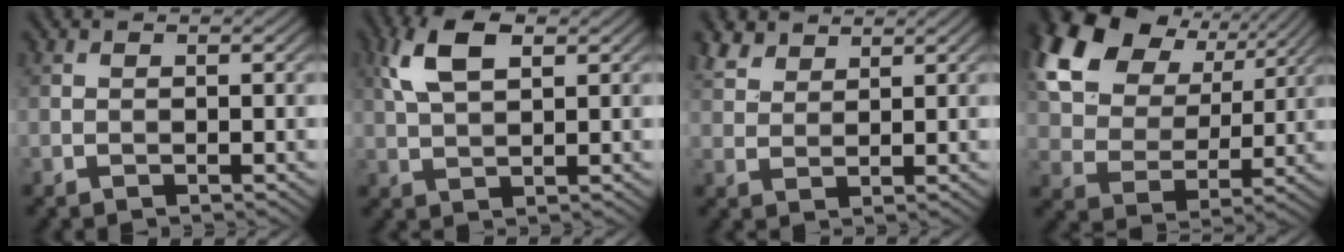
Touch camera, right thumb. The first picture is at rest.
{"total": 6.6, "force": [2.7, 3.1, 5.2], "torque": [-0.122, 0.011, 0.051]}
{"total": 3.8, "force": [2.9, 1.9, 1.6], "torque": [-0.043, 0.006, 0.064]}
{"total": 20.0, "force": [9.8, 13.7, 10.9], "torque": [-0.295, 0.056, 0.211]}